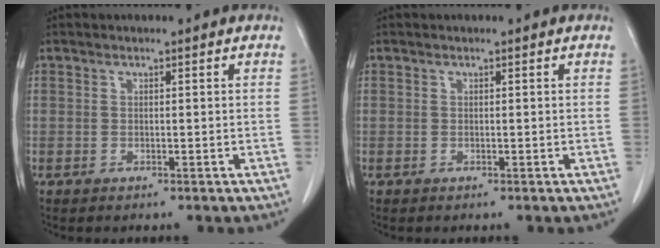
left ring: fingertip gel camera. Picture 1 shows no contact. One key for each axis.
{"total": 0.0}